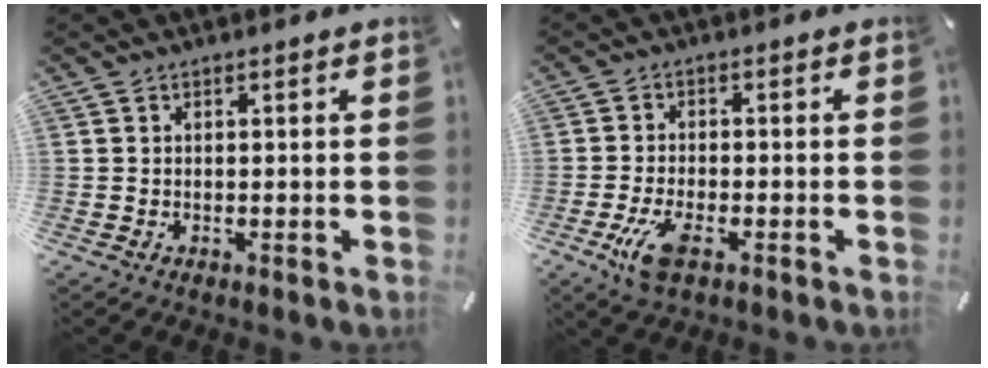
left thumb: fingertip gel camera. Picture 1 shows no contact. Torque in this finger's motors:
{"motor_torque": [-0.01, 0.19, 0.02, 0.01, 0.06]}